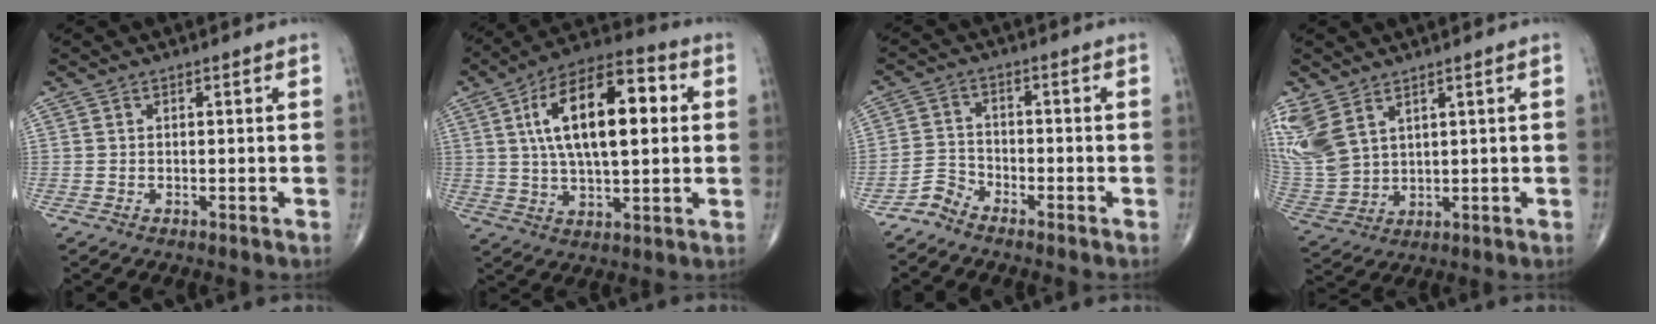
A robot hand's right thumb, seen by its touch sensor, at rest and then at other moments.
{"total": 19.3, "force": [3.9, 8.6, 16.9], "torque": [-0.270, 0.017, 0.059]}
{"total": 3.5, "force": [-3.3, 1.1, 0.2], "torque": [-0.003, 0.011, -0.073]}
{"total": 11.8, "force": [6.3, 6.9, 7.2], "torque": [-0.174, -0.020, 0.151]}